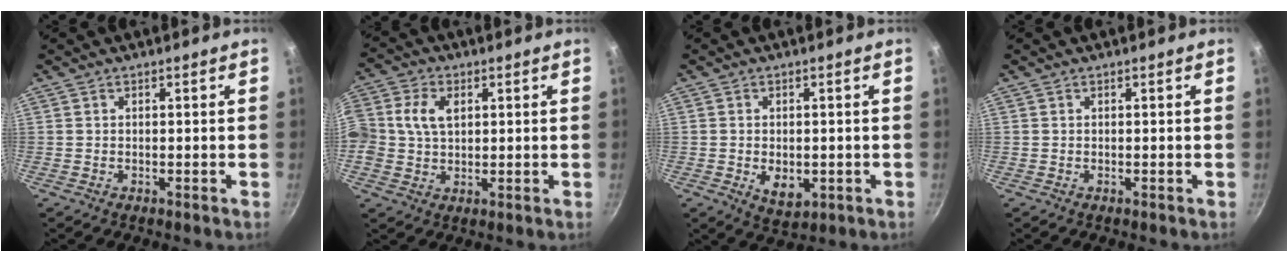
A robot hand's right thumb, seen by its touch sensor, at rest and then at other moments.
{"total": 9.5, "force": [1.9, 7.2, 5.9], "torque": [-0.117, 0.021, 0.029]}
{"total": 5.5, "force": [-1.0, 3.6, 4.0], "torque": [-0.053, -0.010, -0.006]}
{"total": 0.0}